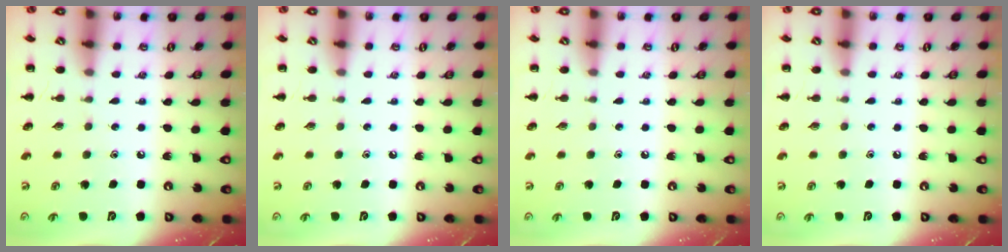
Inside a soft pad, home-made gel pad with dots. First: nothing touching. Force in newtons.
{"total": 0.0}
{"total": 0.0}
{"total": 0.0}